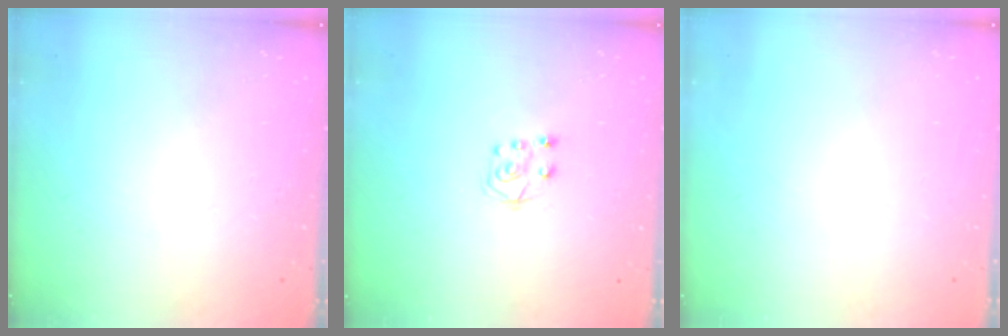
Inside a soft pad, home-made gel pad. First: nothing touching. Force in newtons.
{"total": 5.7, "press": 5.7, "slide": 0.5}
{"total": 0.0}